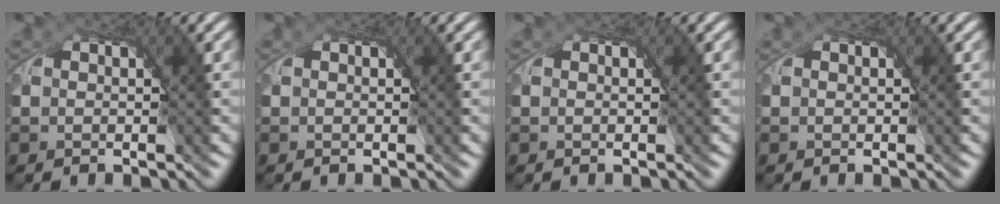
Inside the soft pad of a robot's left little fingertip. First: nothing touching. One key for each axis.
{"total": 0.0}
{"total": 0.0}
{"total": 0.0}